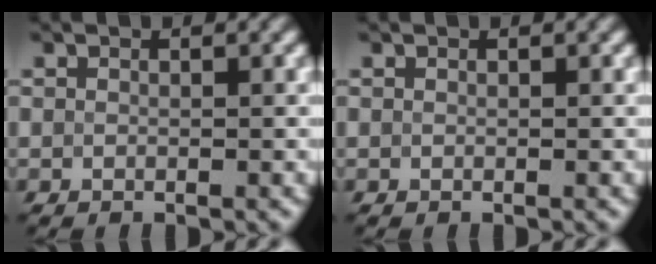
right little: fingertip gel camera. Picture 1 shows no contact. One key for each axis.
{"total": 0.0}